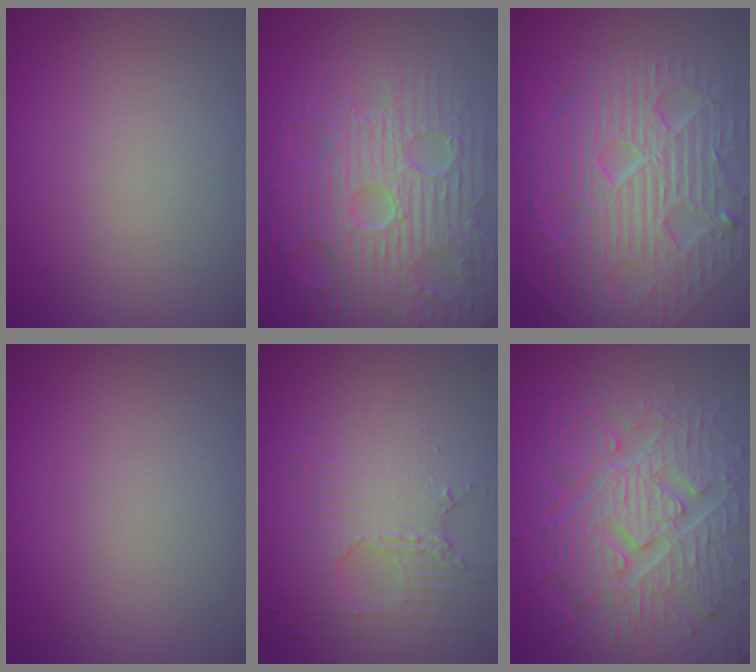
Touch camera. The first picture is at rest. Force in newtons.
{"total": 9.2, "press": 6.7, "slide": 6.3}
{"total": 11.4, "press": 7.5, "slide": 8.5}
{"total": 0.0}
{"total": 5.4, "press": 3.5, "slide": 4.1}
{"total": 9.4, "press": 6.9, "slide": 6.4}